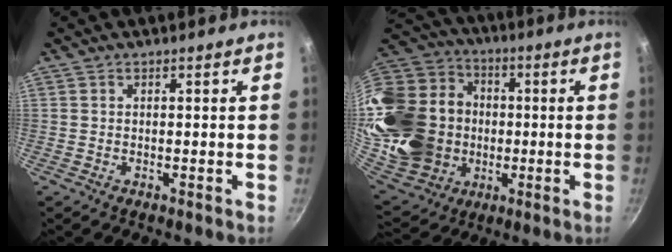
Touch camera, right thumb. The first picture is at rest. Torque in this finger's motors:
{"motor_torque": [0.25, 0.77, 1.38, 0.25, 0.18]}